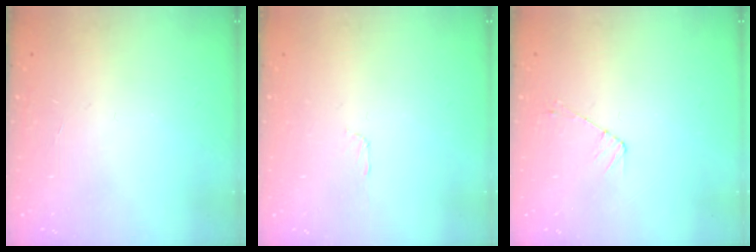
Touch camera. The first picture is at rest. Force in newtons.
{"total": 2.9, "press": 2.9, "slide": 0.4}
{"total": 3.7, "press": 3.6, "slide": 0.5}